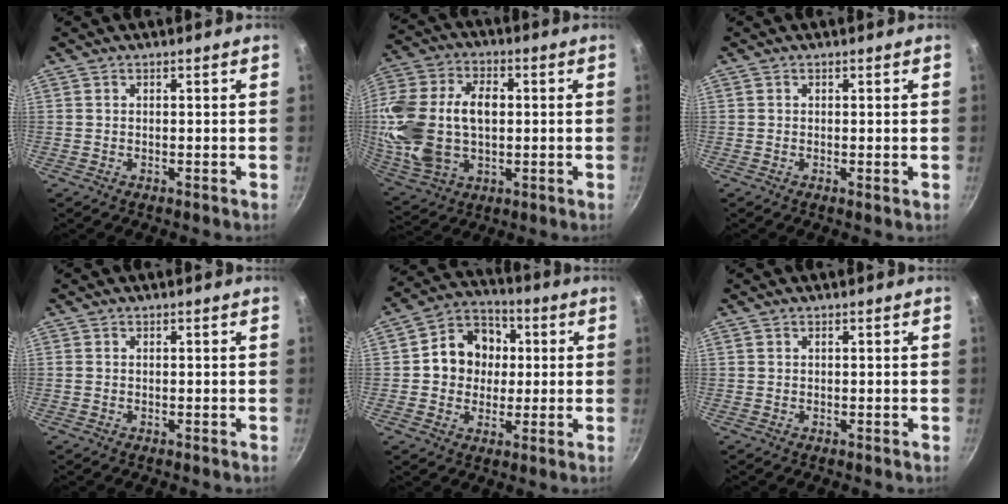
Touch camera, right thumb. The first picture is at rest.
{"total": 21.1, "force": [0.9, 13.9, 15.8], "torque": [-0.318, 0.022, 0.022]}
{"total": 0.0}
{"total": 0.0}
{"total": 11.9, "force": [1.2, 10.4, 5.8], "torque": [-0.054, 0.016, 0.005]}
{"total": 0.0}